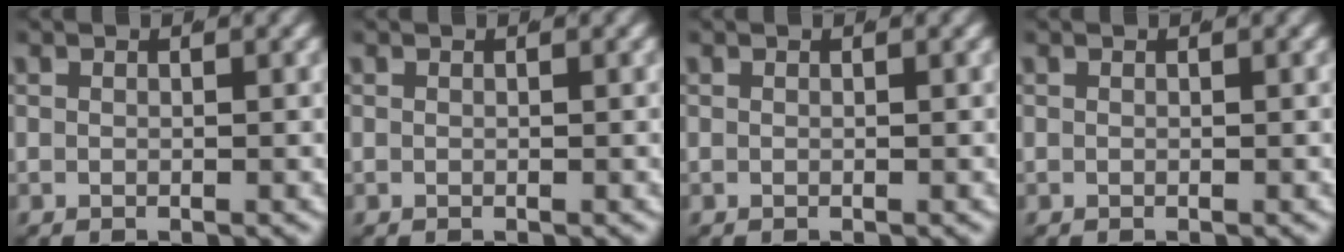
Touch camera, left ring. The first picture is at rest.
{"total": 0.0}
{"total": 0.0}
{"total": 0.0}